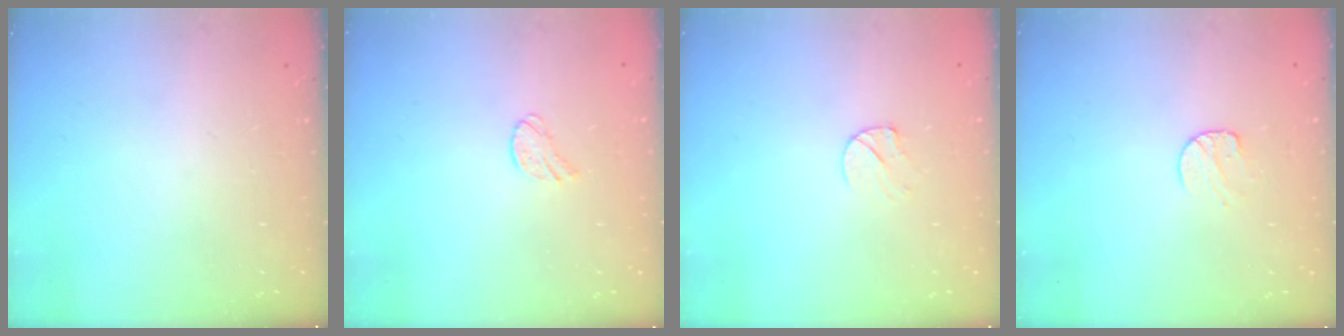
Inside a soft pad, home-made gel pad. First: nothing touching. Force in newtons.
{"total": 6.0, "press": 6.0, "slide": 0.6}
{"total": 3.5, "press": 3.5, "slide": 0.4}
{"total": 7.7, "press": 7.7, "slide": 0.7}